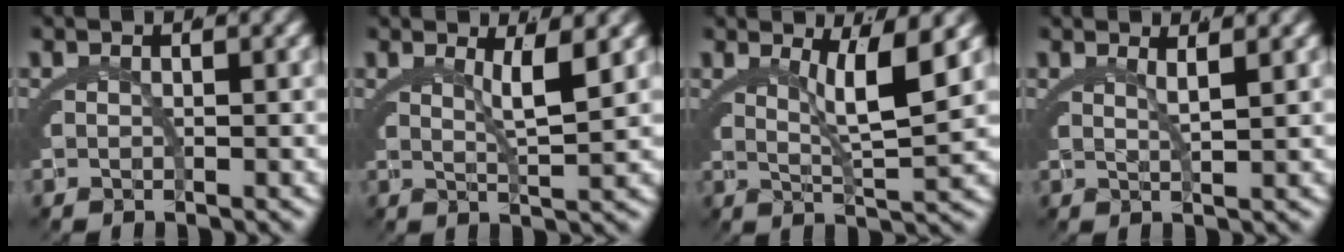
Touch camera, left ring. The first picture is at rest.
{"total": 2.7, "force": [1.7, -0.8, 1.9], "torque": [-0.032, -0.009, 0.036]}
{"total": 4.1, "force": [2.2, -0.3, 3.5], "torque": [-0.058, -0.010, 0.044]}
{"total": 2.1, "force": [1.6, -1.0, 1.0], "torque": [-0.018, -0.006, 0.035]}